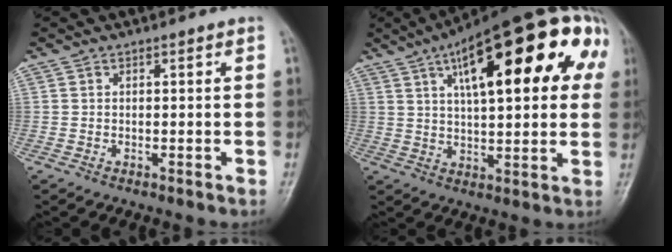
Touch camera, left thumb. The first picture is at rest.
{"total": 25.4, "force": [9.0, 8.8, 22.1], "torque": [-0.304, 0.026, 0.125]}